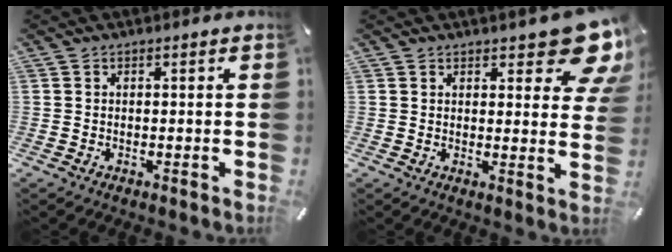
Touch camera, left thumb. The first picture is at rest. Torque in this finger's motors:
{"motor_torque": [2.53, 2.48, 0.37, -0.32, 0.11]}